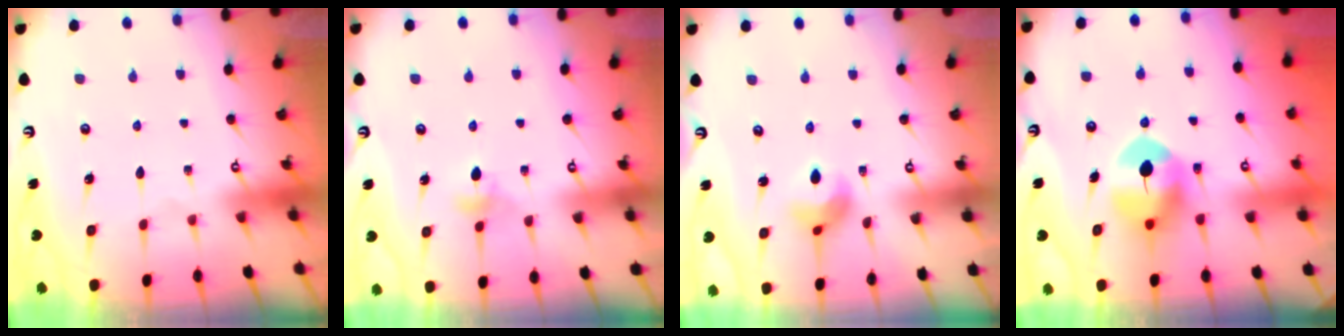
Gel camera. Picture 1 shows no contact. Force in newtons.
{"total": 4.0, "press": 3.9, "slide": 0.8}
{"total": 7.9, "press": 7.9, "slide": 0.4}
{"total": 9.1, "press": 8.9, "slide": 1.7}